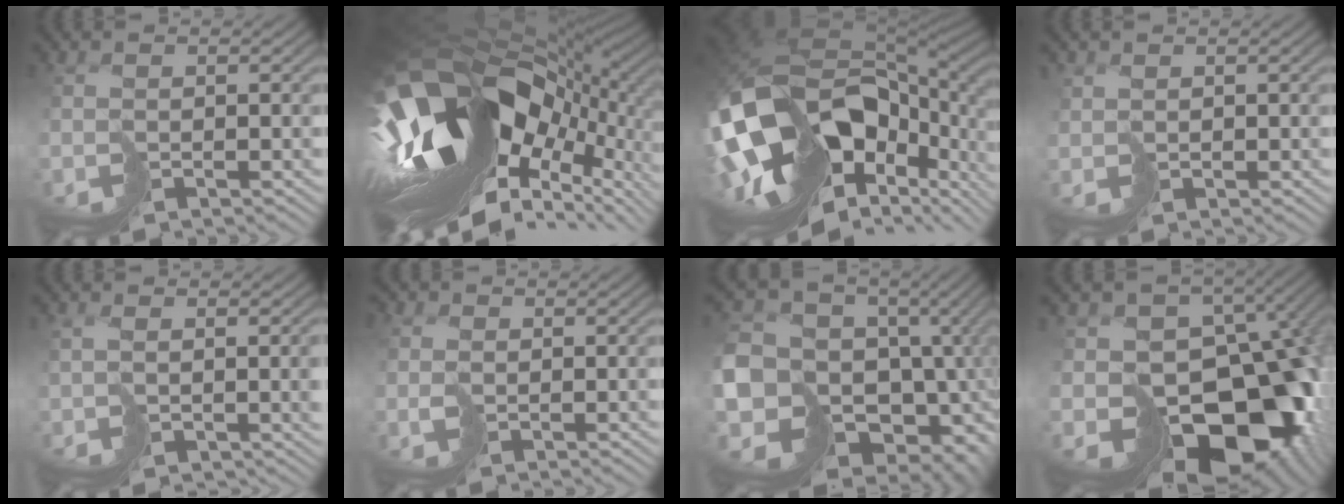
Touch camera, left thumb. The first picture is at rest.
{"total": 19.0, "force": [-3.0, 10.6, 15.5], "torque": [-0.320, -0.041, -0.011]}
{"total": 18.2, "force": [-3.2, 10.5, 14.5], "torque": [-0.323, -0.051, -0.006]}
{"total": 1.3, "force": [1.1, 0.7, -0.2], "torque": [-0.009, -0.003, 0.022]}
{"total": 3.7, "force": [0.8, 1.9, 3.2], "torque": [-0.060, -0.010, 0.030]}
{"total": 2.3, "force": [0.4, 2.0, 0.9], "torque": [-0.034, 0.003, 0.007]}
{"total": 16.4, "force": [-3.1, 12.4, 10.2], "torque": [-0.230, -0.017, 0.005]}
{"total": 18.5, "force": [-4.7, 13.3, 11.9], "torque": [-0.165, -0.014, -0.037]}